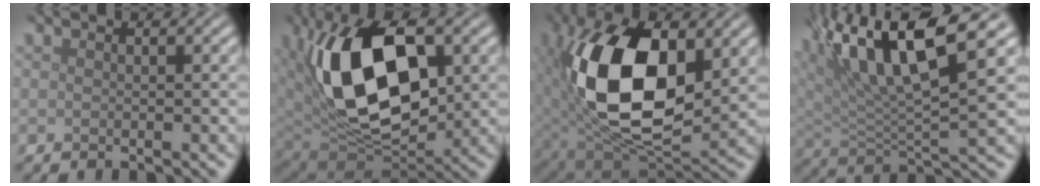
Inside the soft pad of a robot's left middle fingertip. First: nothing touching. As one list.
[{"total": 15.0, "force": [2.5, 8.6, 12.0], "torque": [-0.207, -0.001, 0.046]}, {"total": 15.2, "force": [2.2, 8.9, 12.1], "torque": [-0.237, -0.009, 0.050]}, {"total": 12.9, "force": [6.6, 3.6, 10.4], "torque": [-0.195, 0.020, 0.114]}]